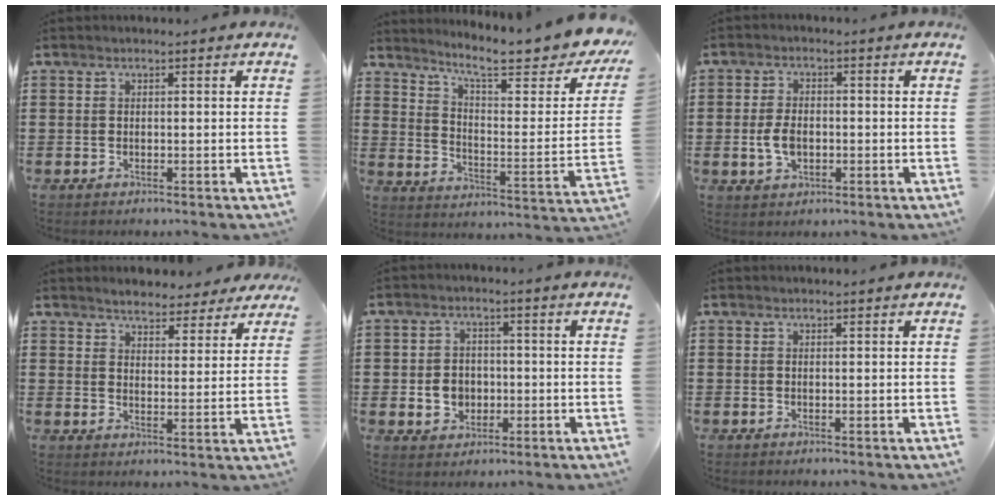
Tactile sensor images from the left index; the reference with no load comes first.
{"total": 9.5, "force": [7.5, 0.9, 5.8], "torque": [-0.118, -0.057, 0.116]}
{"total": 4.4, "force": [-0.6, 2.6, 3.5], "torque": [-0.086, -0.003, -0.016]}
{"total": 4.2, "force": [4.1, 0.8, 0.4], "torque": [-0.026, -0.012, 0.075]}
{"total": 4.1, "force": [-0.7, 3.5, 2.1], "torque": [-0.041, 0.003, -0.017]}
{"total": 0.0}